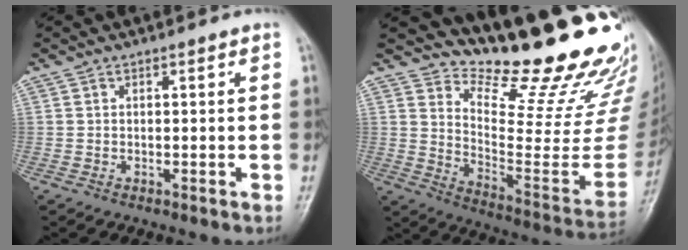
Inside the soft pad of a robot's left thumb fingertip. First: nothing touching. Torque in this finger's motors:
{"motor_torque": [1.81, -0.40, 1.32, -1.45, 0.01]}